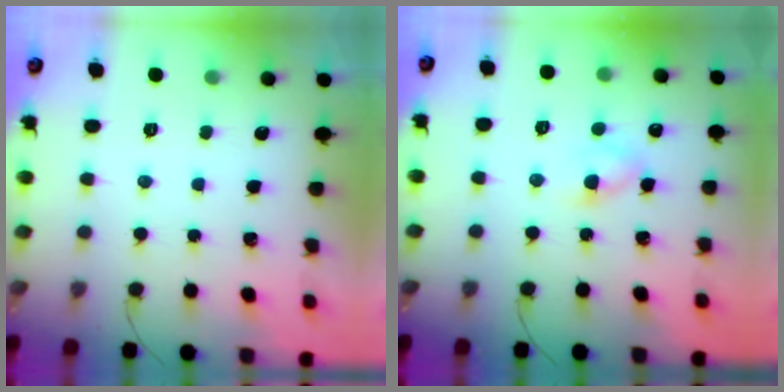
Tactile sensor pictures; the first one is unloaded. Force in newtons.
{"total": 3.5, "press": 3.3, "slide": 1.1}